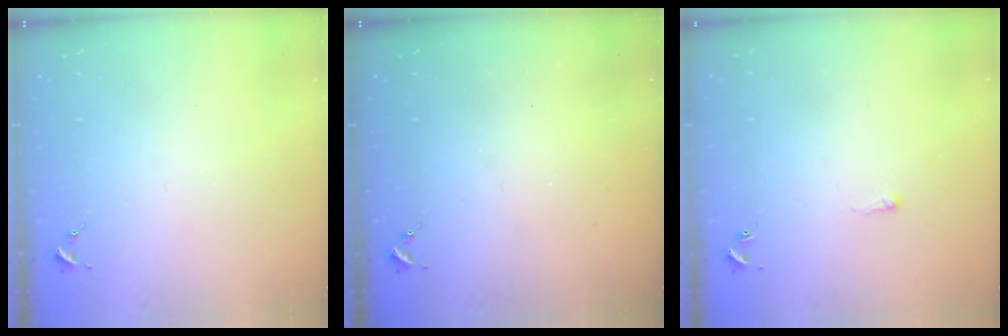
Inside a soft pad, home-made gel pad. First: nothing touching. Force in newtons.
{"total": 0.0}
{"total": 1.5, "press": 1.5, "slide": 0.4}